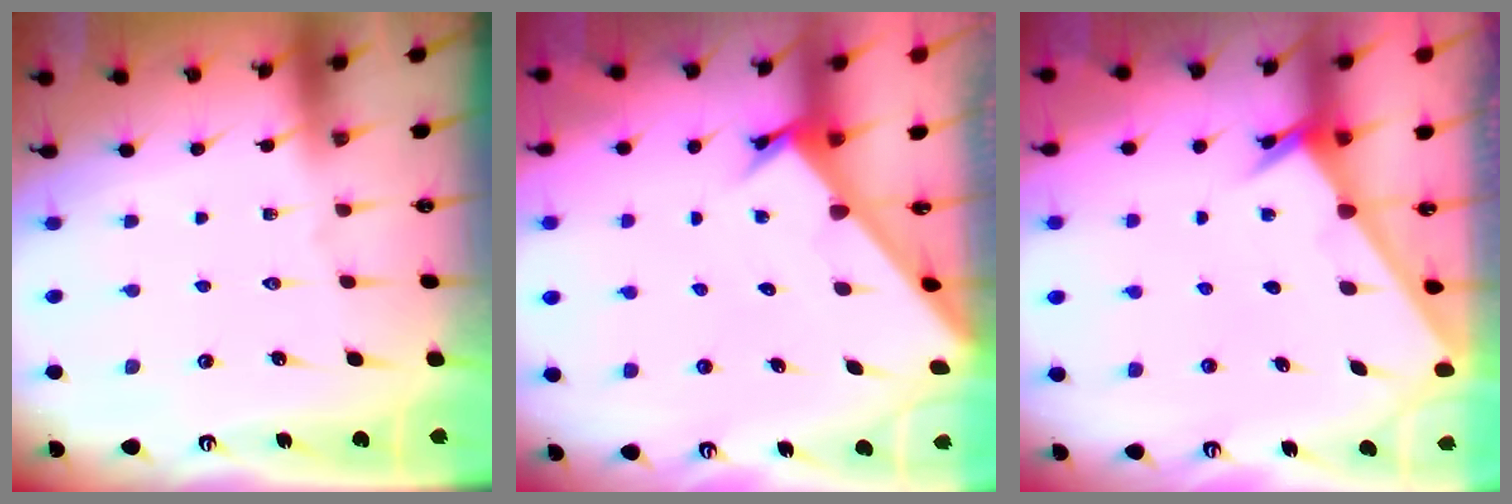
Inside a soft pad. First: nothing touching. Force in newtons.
{"total": 2.4, "press": 2.4, "slide": 0.2}
{"total": 2.4, "press": 2.4, "slide": 0.2}